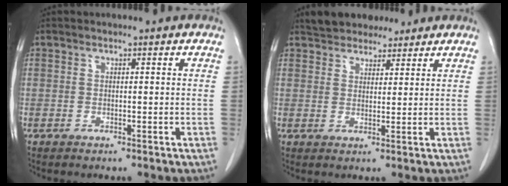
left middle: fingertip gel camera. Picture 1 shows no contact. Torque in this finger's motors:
{"motor_torque": [0.52, -0.54, 0.02, 0.02]}